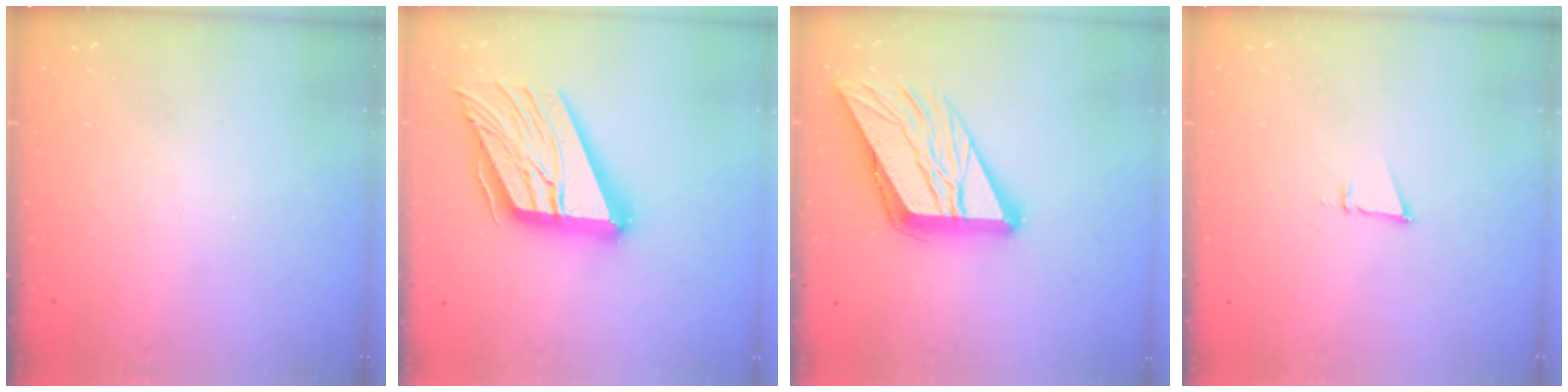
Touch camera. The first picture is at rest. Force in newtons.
{"total": 23.2, "press": 23.0, "slide": 2.7}
{"total": 17.6, "press": 17.4, "slide": 2.1}
{"total": 2.6, "press": 2.5, "slide": 0.8}